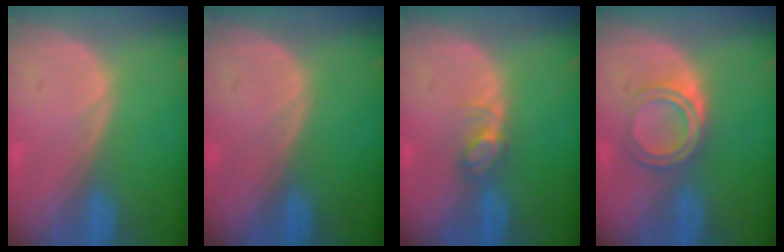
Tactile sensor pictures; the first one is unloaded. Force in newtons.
{"total": 0.0}
{"total": 2.8, "press": 2.8, "slide": 0.4}
{"total": 4.4, "press": 4.4, "slide": 0.2}